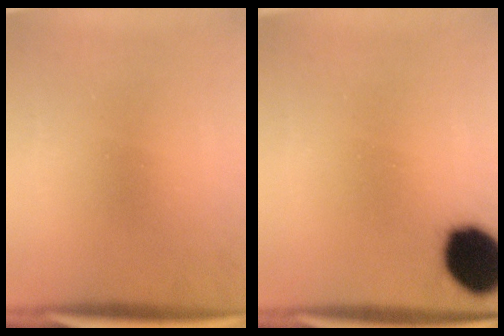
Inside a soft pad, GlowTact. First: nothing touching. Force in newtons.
{"total": 14.3}